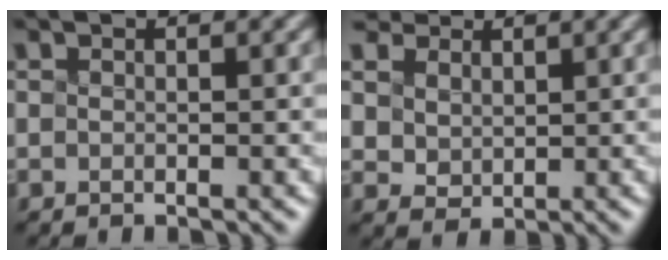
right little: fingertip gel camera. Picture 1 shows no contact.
{"total": 3.7, "force": [2.8, 2.5, 0.3], "torque": [-0.073, -0.006, 0.088]}